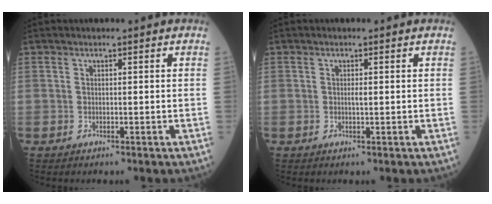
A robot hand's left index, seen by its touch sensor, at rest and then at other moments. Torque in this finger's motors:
{"motor_torque": [0.28, -0.01, 0.05, 0.00]}